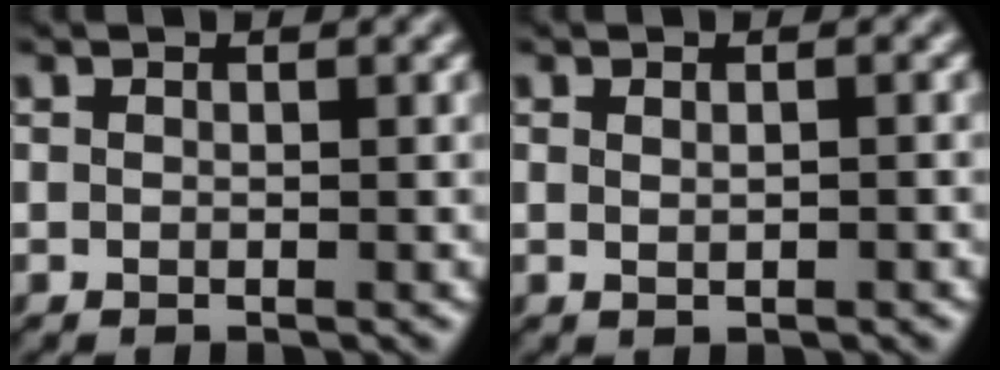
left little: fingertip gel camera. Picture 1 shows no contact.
{"total": 0.9, "force": [-0.1, 0.2, 0.8], "torque": [-0.019, 0.001, -0.001]}